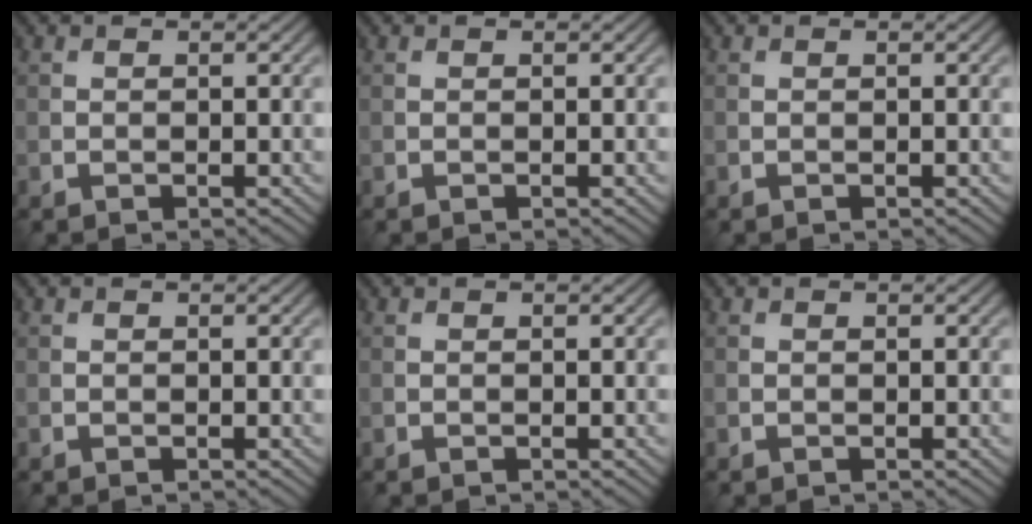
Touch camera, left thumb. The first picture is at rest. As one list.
[{"total": 0.0}, {"total": 0.0}, {"total": 0.0}, {"total": 0.0}, {"total": 0.0}]